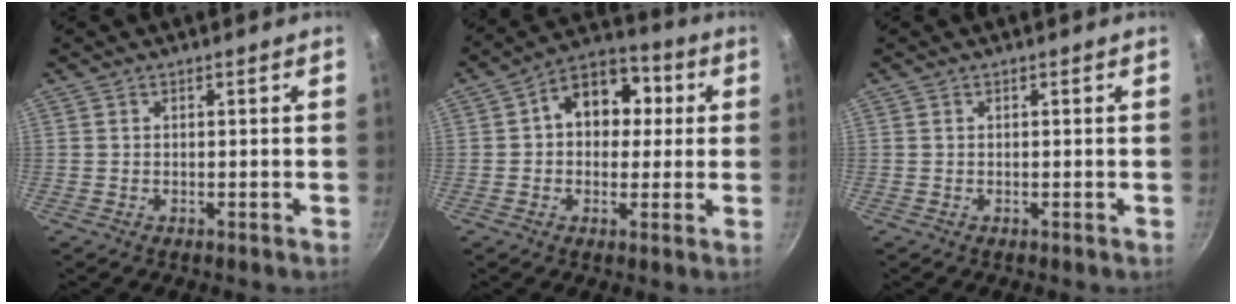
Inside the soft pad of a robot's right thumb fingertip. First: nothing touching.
{"total": 12.0, "force": [2.0, 9.1, 7.6], "torque": [-0.061, 0.024, 0.012]}
{"total": 0.0}